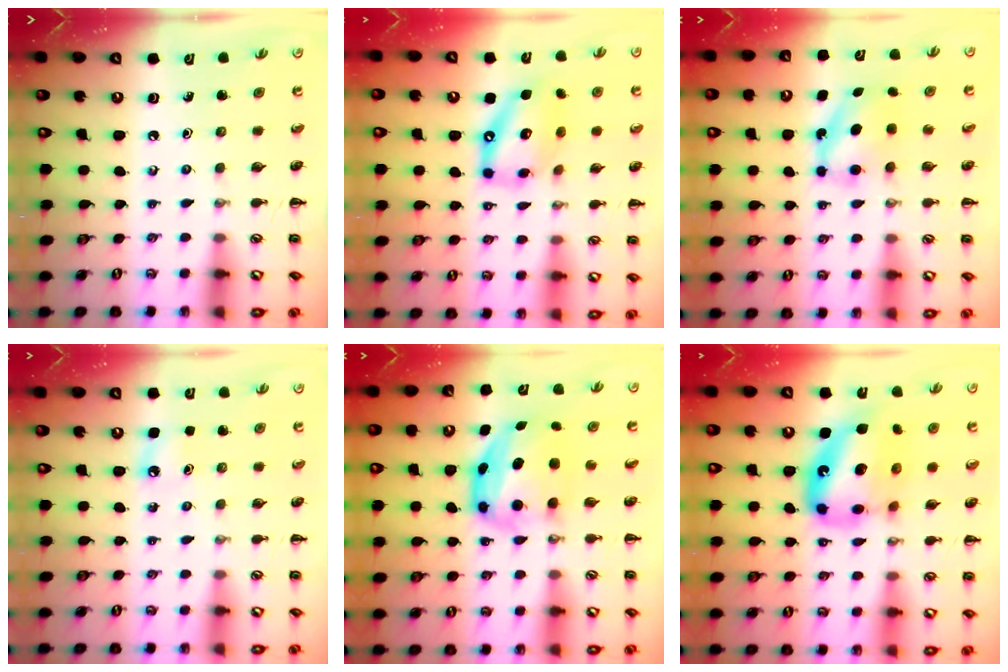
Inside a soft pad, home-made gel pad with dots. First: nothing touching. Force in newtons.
{"total": 12.2, "press": 11.9, "slide": 2.5}
{"total": 5.2, "press": 5.2, "slide": 0.8}
{"total": 3.6, "press": 3.5, "slide": 1.1}
{"total": 5.9, "press": 5.9, "slide": 0.7}
{"total": 15.9, "press": 15.3, "slide": 4.0}